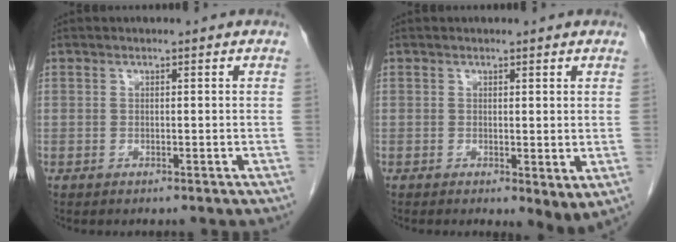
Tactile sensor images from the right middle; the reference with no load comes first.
{"total": 3.2, "force": [0.3, 1.0, 3.0], "torque": [-0.046, -0.011, 0.011]}